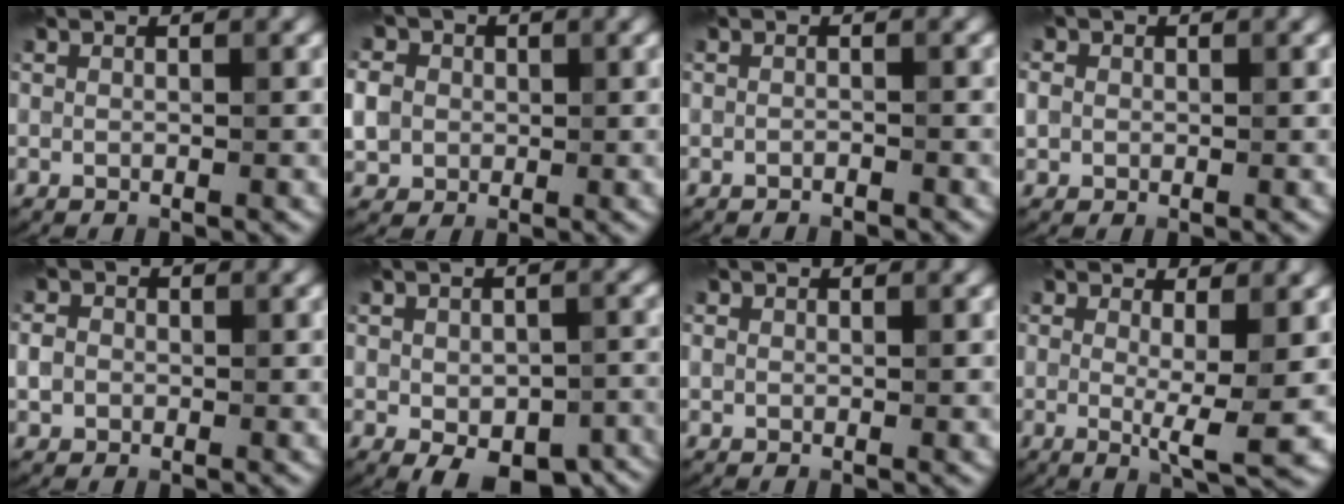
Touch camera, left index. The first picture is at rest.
{"total": 5.4, "force": [0.7, 4.8, 2.4], "torque": [-0.059, 0.024, 0.003]}
{"total": 0.8, "force": [-0.7, 0.1, 0.2], "torque": [0.000, -0.001, -0.014]}
{"total": 1.5, "force": [0.2, 1.4, 0.5], "torque": [-0.009, -0.001, 0.000]}
{"total": 1.7, "force": [-0.1, 1.6, 0.7], "torque": [-0.012, 0.000, -0.008]}
{"total": 7.9, "force": [-3.5, 4.2, 5.6], "torque": [-0.076, -0.023, -0.034]}
{"total": 0.9, "force": [0.4, 0.7, 0.5], "torque": [-0.008, 0.000, 0.007]}
{"total": 4.6, "force": [0.4, 0.9, 4.5], "torque": [-0.069, -0.017, 0.005]}